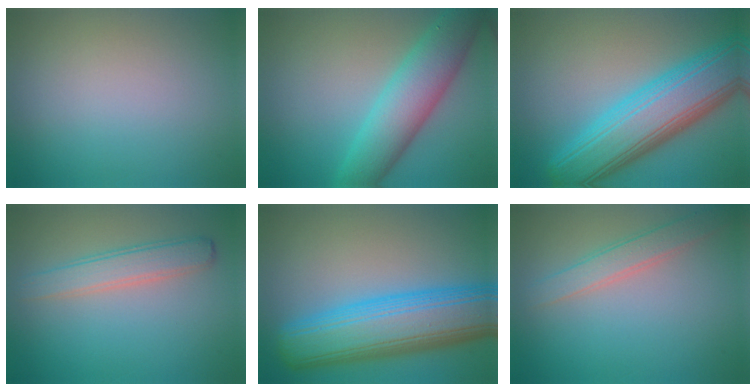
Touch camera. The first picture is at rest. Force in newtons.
{"total": 6.9, "press": 6.9, "slide": 0.1}
{"total": 9.9, "press": 9.9, "slide": 0.2}
{"total": 3.0, "press": 3.0, "slide": 0.1}
{"total": 11.4, "press": 11.4, "slide": 0.4}
{"total": 2.4, "press": 2.4, "slide": 0.1}